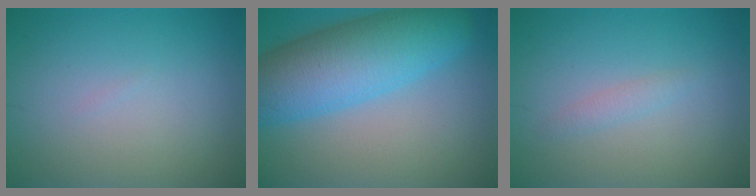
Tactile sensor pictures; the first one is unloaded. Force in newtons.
{"total": 9.9, "press": 9.9, "slide": 0.3}
{"total": 1.0, "press": 1.0, "slide": 0.0}